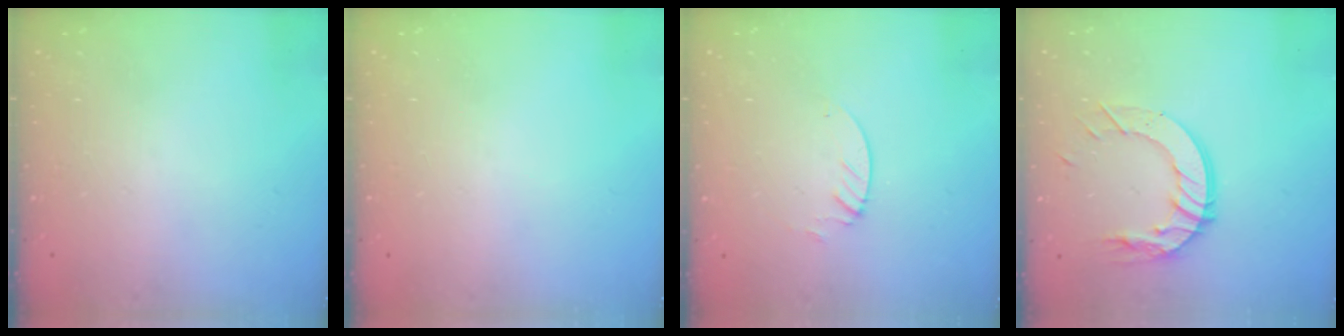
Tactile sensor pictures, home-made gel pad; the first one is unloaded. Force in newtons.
{"total": 0.0}
{"total": 1.3, "press": 1.3, "slide": 0.1}
{"total": 11.6, "press": 11.6, "slide": 1.2}